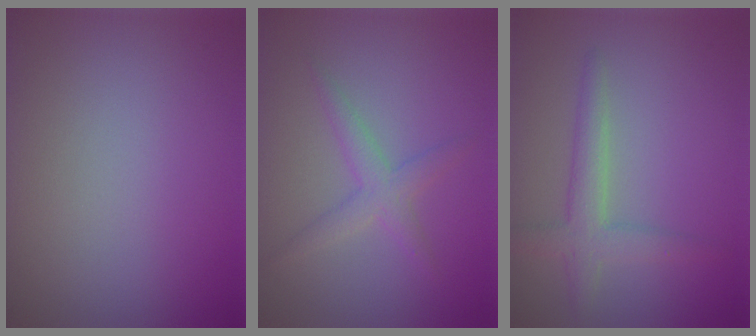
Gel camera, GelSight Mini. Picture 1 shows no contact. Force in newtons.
{"total": 2.3, "press": 2.3, "slide": 0.1}
{"total": 3.0, "press": 3.0, "slide": 0.1}